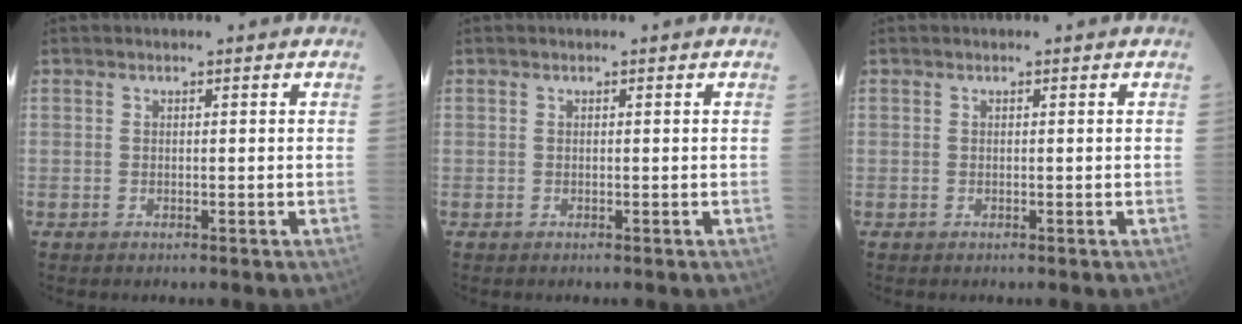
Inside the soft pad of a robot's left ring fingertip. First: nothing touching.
{"total": 0.0}
{"total": 0.0}